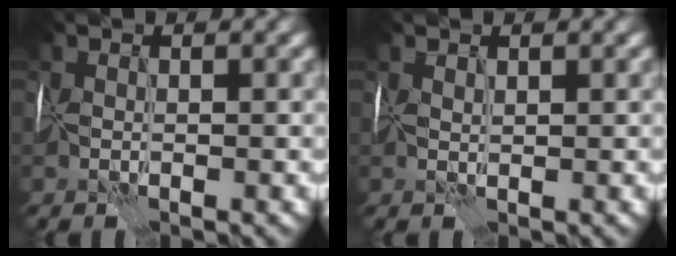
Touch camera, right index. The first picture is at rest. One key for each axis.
{"total": 0.5, "fx": 0.3, "fy": -0.4, "fz": -0.1, "tx": 0.001, "ty": -0.001, "tz": 0.006}